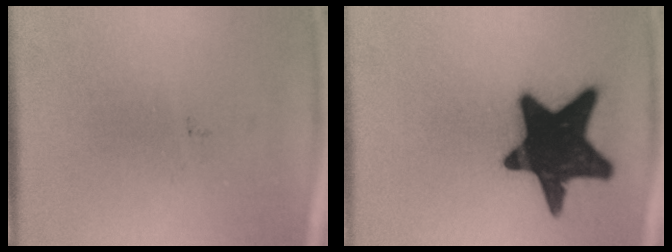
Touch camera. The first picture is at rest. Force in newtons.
{"total": 20.1}